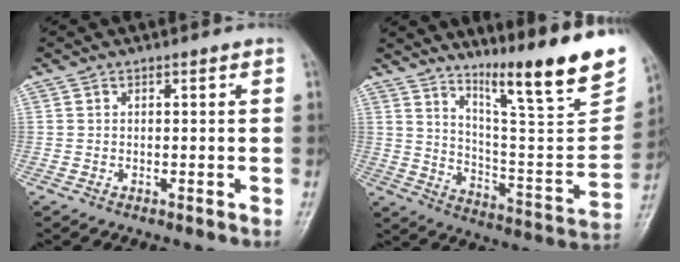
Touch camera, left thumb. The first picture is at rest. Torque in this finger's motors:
{"motor_torque": [1.83, 1.03, 1.40, -1.37, 0.26]}